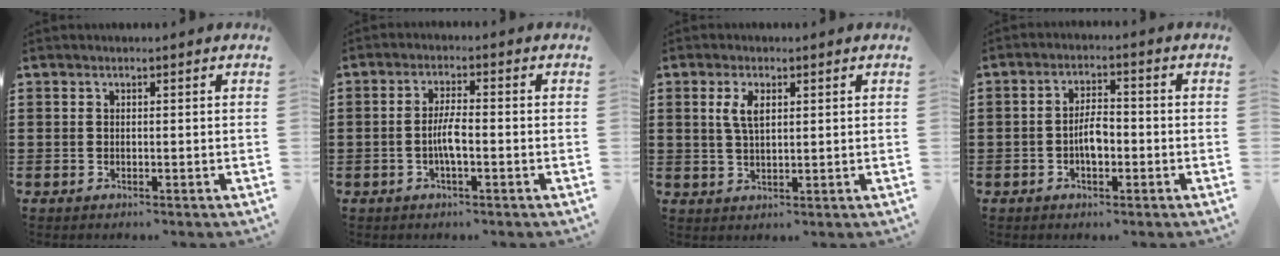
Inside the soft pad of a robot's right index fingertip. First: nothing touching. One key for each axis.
{"total": 3.7, "fx": -0.9, "fy": 0.8, "fz": 3.5, "tx": -0.076, "ty": -0.001, "tz": -0.023}
{"total": 3.8, "fx": 1.2, "fy": 1.7, "fz": 3.2, "tx": -0.070, "ty": 0.007, "tz": 0.020}
{"total": 4.0, "fx": -1.0, "fy": 1.7, "fz": 3.5, "tx": -0.064, "ty": 0.000, "tz": -0.023}